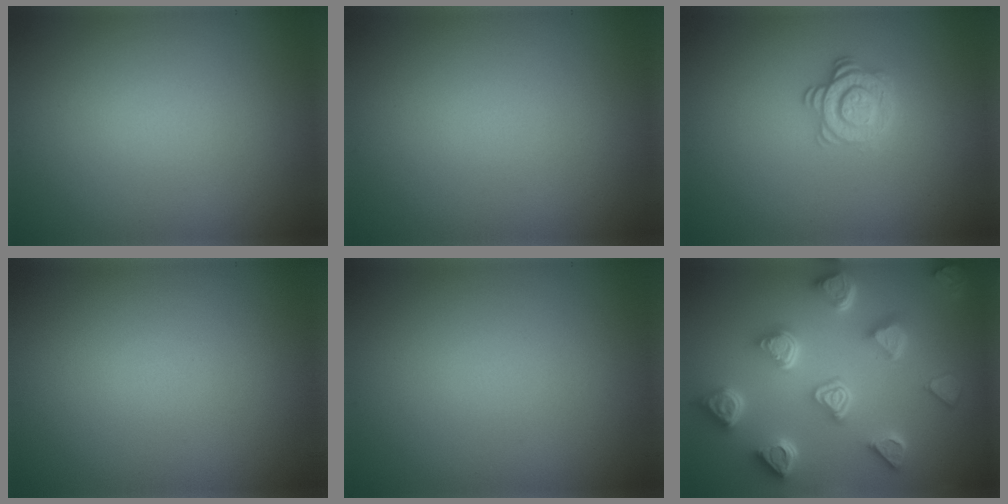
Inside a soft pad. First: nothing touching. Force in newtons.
{"total": 0.0}
{"total": 2.8, "press": 2.5, "slide": 1.3}
{"total": 0.0}
{"total": 0.0}
{"total": 7.2, "press": 5.8, "slide": 4.2}